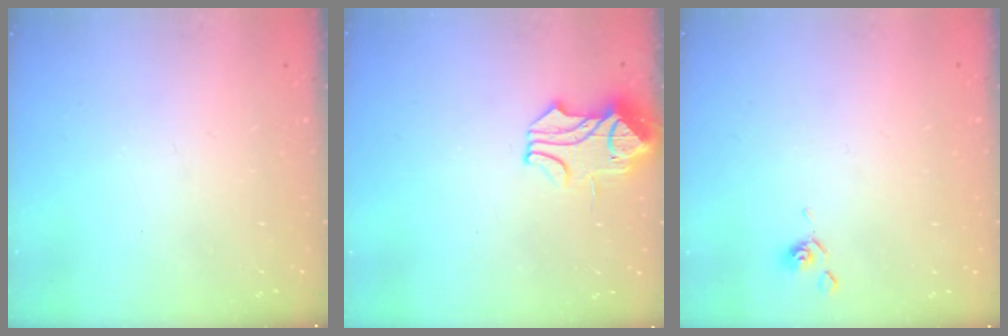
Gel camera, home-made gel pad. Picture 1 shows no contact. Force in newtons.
{"total": 0.9, "press": 0.7, "slide": 0.5}
{"total": 2.3, "press": 2.3, "slide": 0.2}